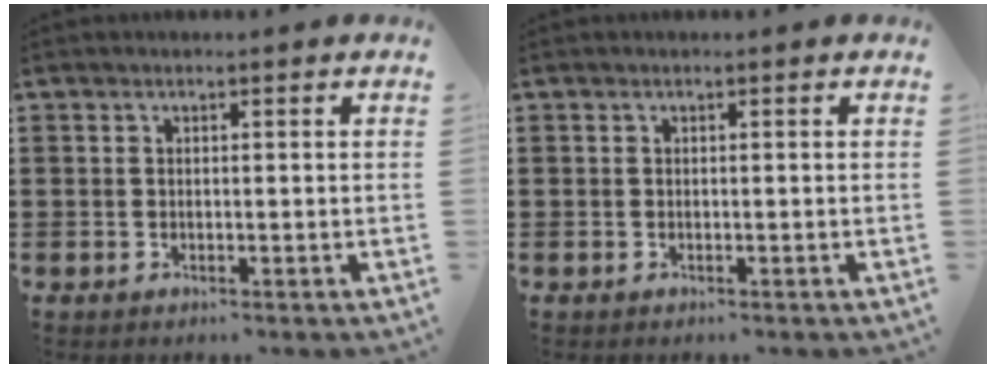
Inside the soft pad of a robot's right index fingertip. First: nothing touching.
{"total": 0.0}